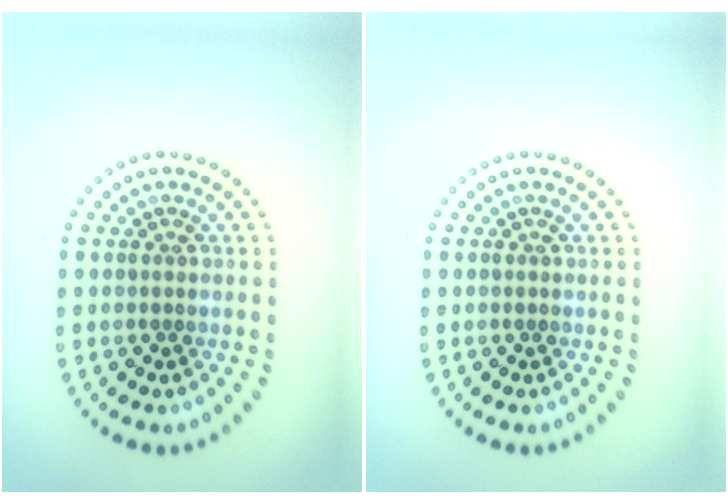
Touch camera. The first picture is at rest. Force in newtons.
{"total": 0.0}